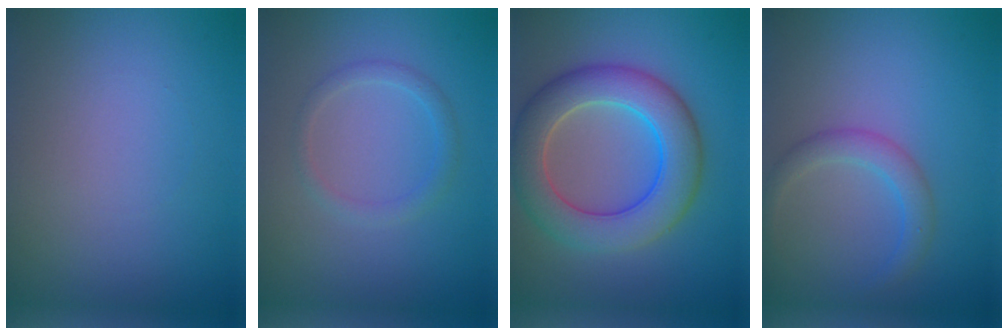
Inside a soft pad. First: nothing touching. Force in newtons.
{"total": 1.6, "press": 1.6, "slide": 0.0}
{"total": 7.7, "press": 7.7, "slide": 0.4}
{"total": 2.3, "press": 2.3, "slide": 0.0}